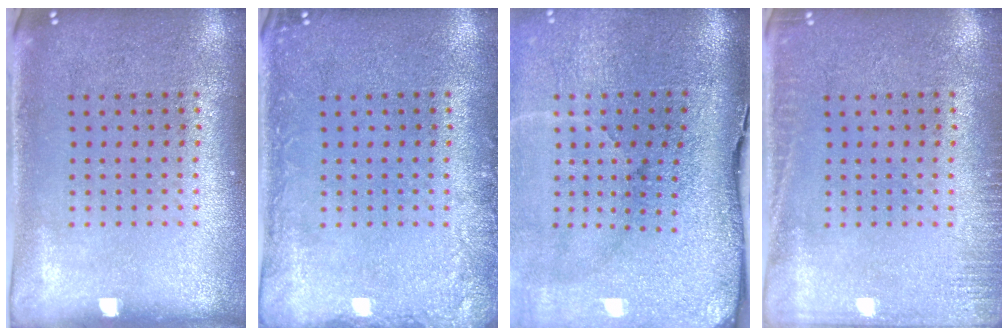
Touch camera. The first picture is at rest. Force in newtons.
{"total": 1.7, "press": 1.7, "slide": 0.3}
{"total": 5.0, "press": 3.9, "slide": 3.2}
{"total": 1.9, "press": 1.9, "slide": 0.4}